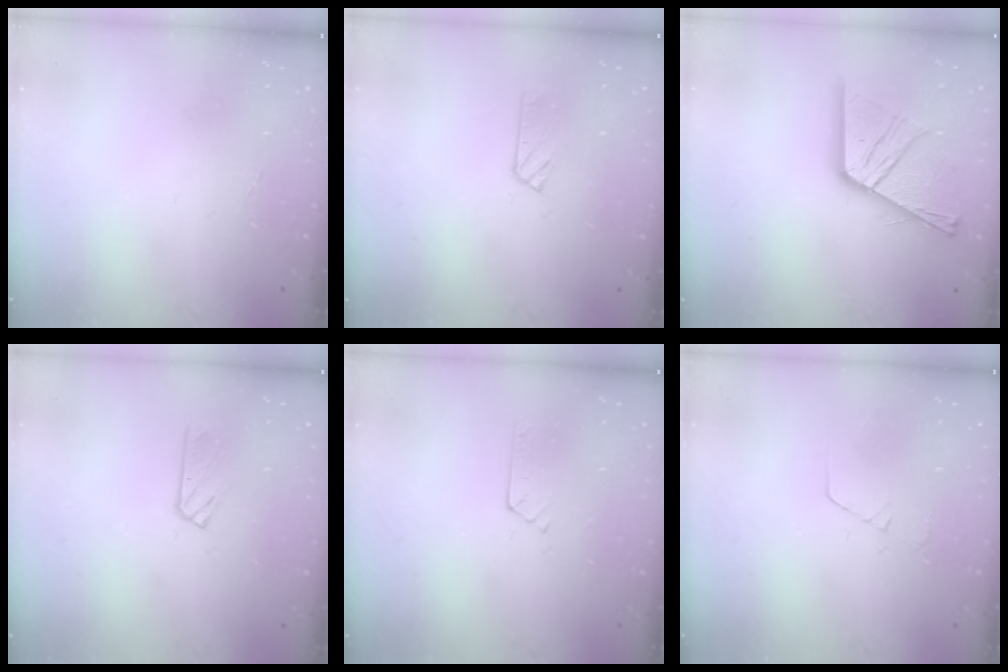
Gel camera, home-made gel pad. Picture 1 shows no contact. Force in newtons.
{"total": 2.9, "press": 2.8, "slide": 0.3}
{"total": 17.3, "press": 17.2, "slide": 1.7}
{"total": 3.6, "press": 3.6, "slide": 0.4}
{"total": 2.5, "press": 2.5, "slide": 0.3}
{"total": 3.4, "press": 3.4, "slide": 0.2}